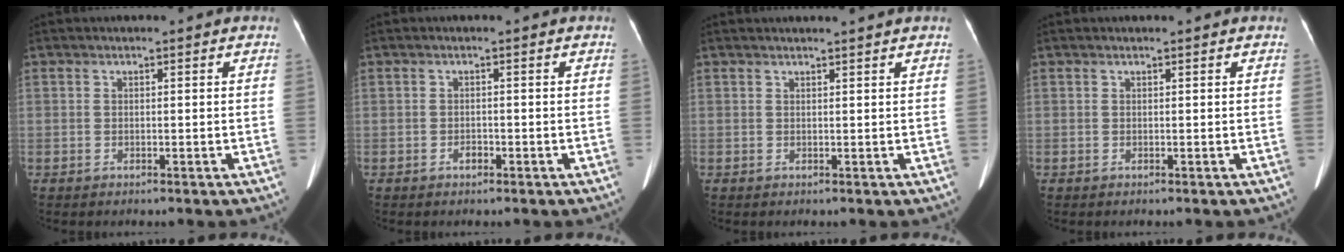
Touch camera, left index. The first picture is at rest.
{"total": 1.0, "force": [-0.8, 0.5, 0.4], "torque": [-0.009, -0.001, -0.014]}
{"total": 2.7, "force": [2.5, -0.6, 0.9], "torque": [-0.013, 0.009, 0.029]}
{"total": 0.0}